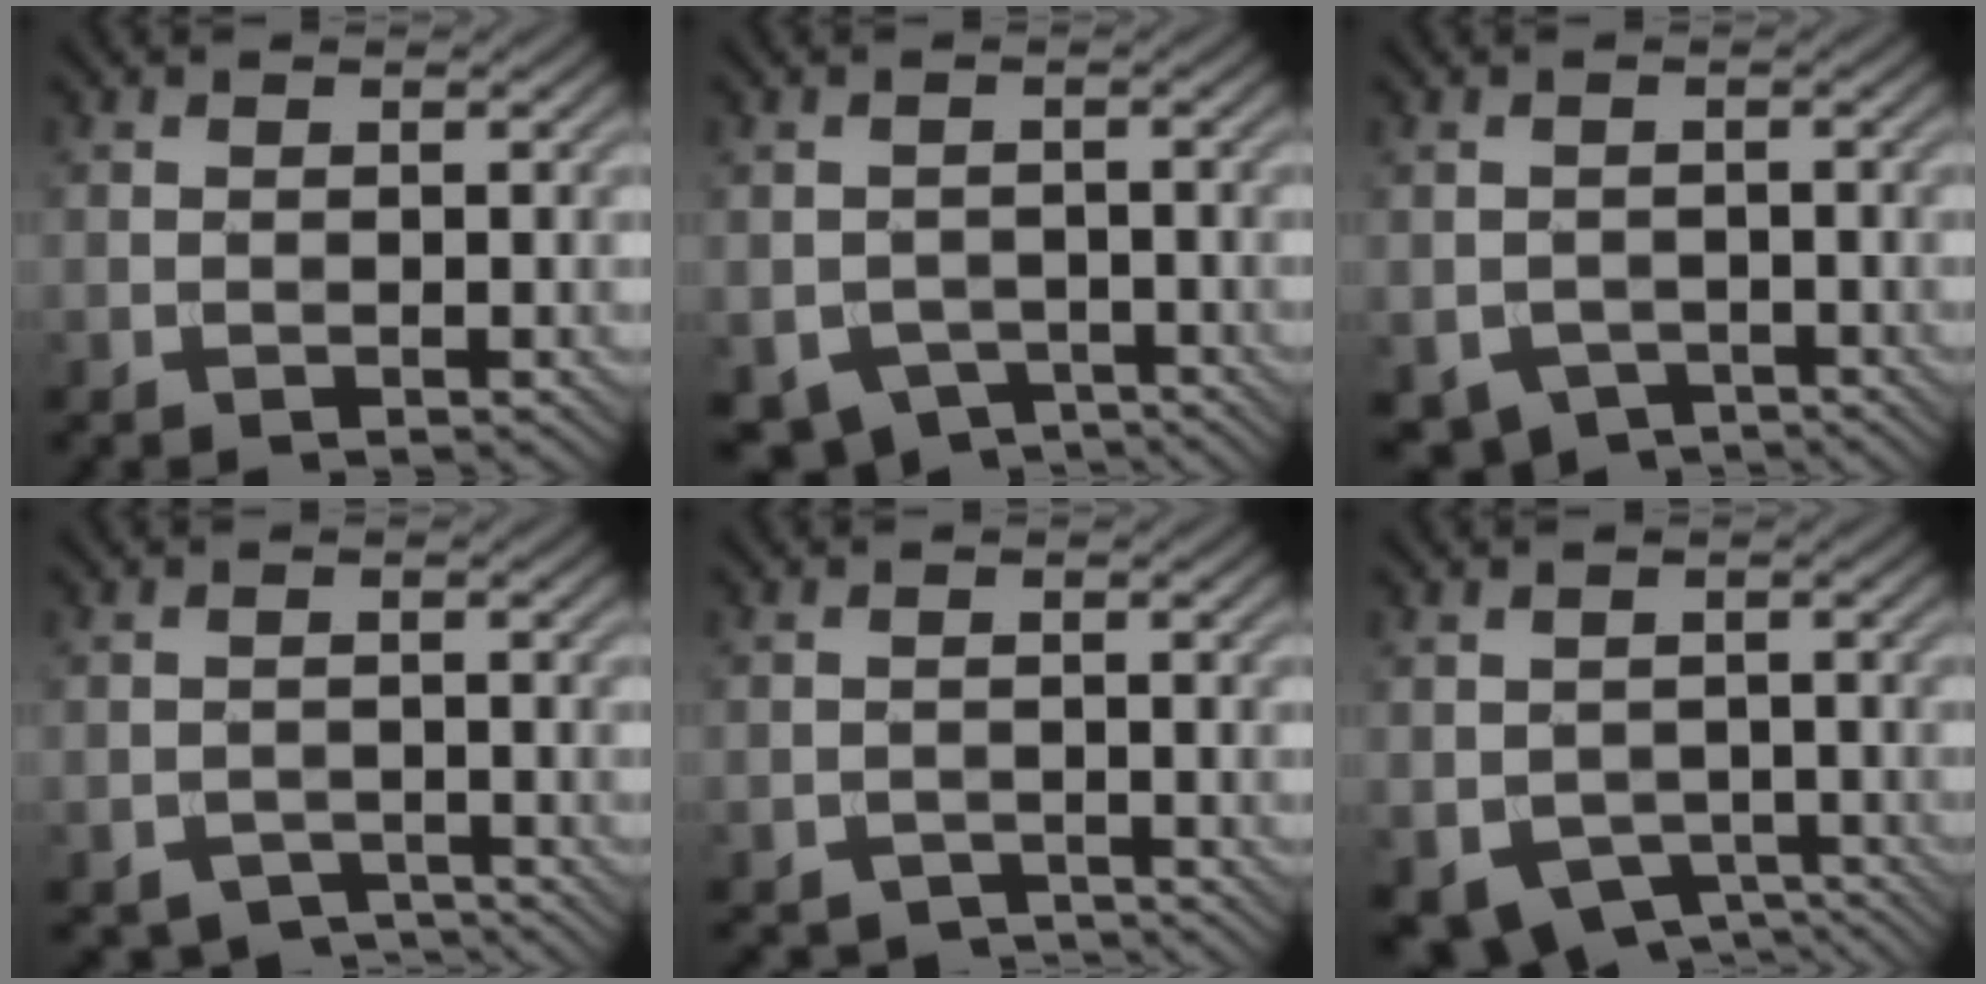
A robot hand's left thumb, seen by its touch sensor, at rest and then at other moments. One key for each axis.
{"total": 4.5, "fx": -2.9, "fy": 3.0, "fz": 1.5, "tx": -0.030, "ty": -0.016, "tz": -0.049}
{"total": 3.1, "fx": -2.0, "fy": 2.2, "fz": 0.8, "tx": -0.021, "ty": -0.012, "tz": -0.035}
{"total": 2.9, "fx": -2.6, "fy": 1.1, "fz": 0.6, "tx": -0.006, "ty": -0.003, "tz": -0.045}
{"total": 2.4, "fx": -2.3, "fy": 0.6, "fz": 0.3, "tx": 0.000, "ty": 0.002, "tz": -0.041}
{"total": 5.6, "fx": -3.0, "fy": 3.9, "fz": 2.6, "tx": -0.050, "ty": -0.025, "tz": -0.043}